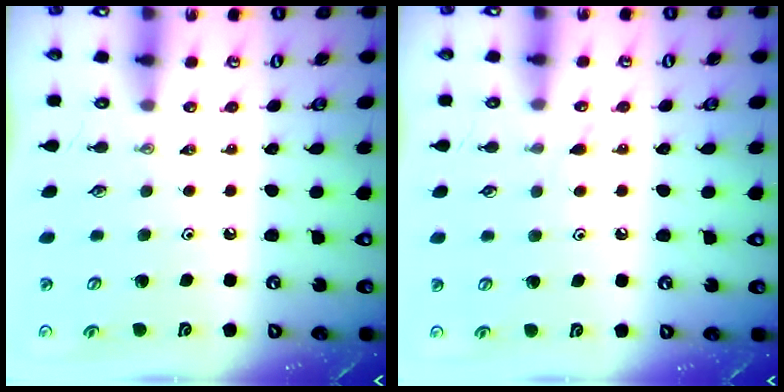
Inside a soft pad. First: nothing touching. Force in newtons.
{"total": 7.6, "press": 7.6, "slide": 0.6}